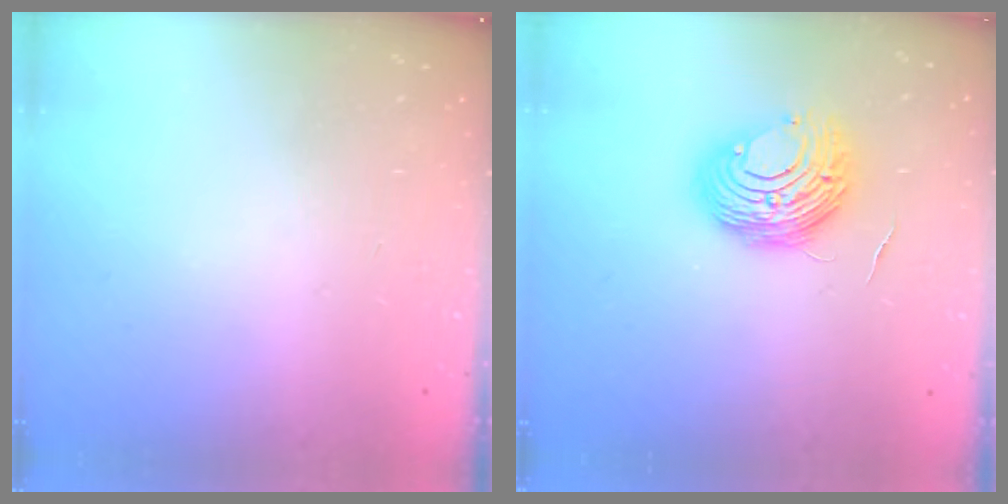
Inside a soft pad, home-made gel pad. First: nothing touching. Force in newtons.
{"total": 11.3, "press": 11.2, "slide": 1.2}